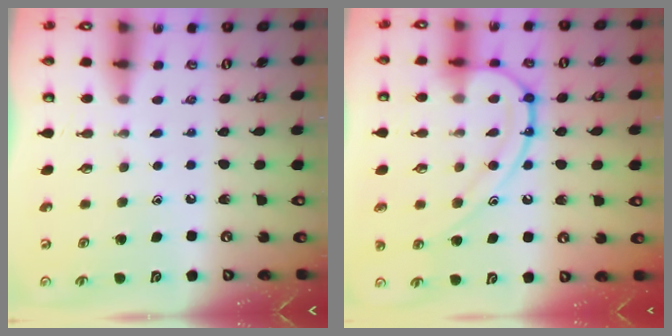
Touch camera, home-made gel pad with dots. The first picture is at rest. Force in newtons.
{"total": 14.0, "press": 13.9, "slide": 1.5}